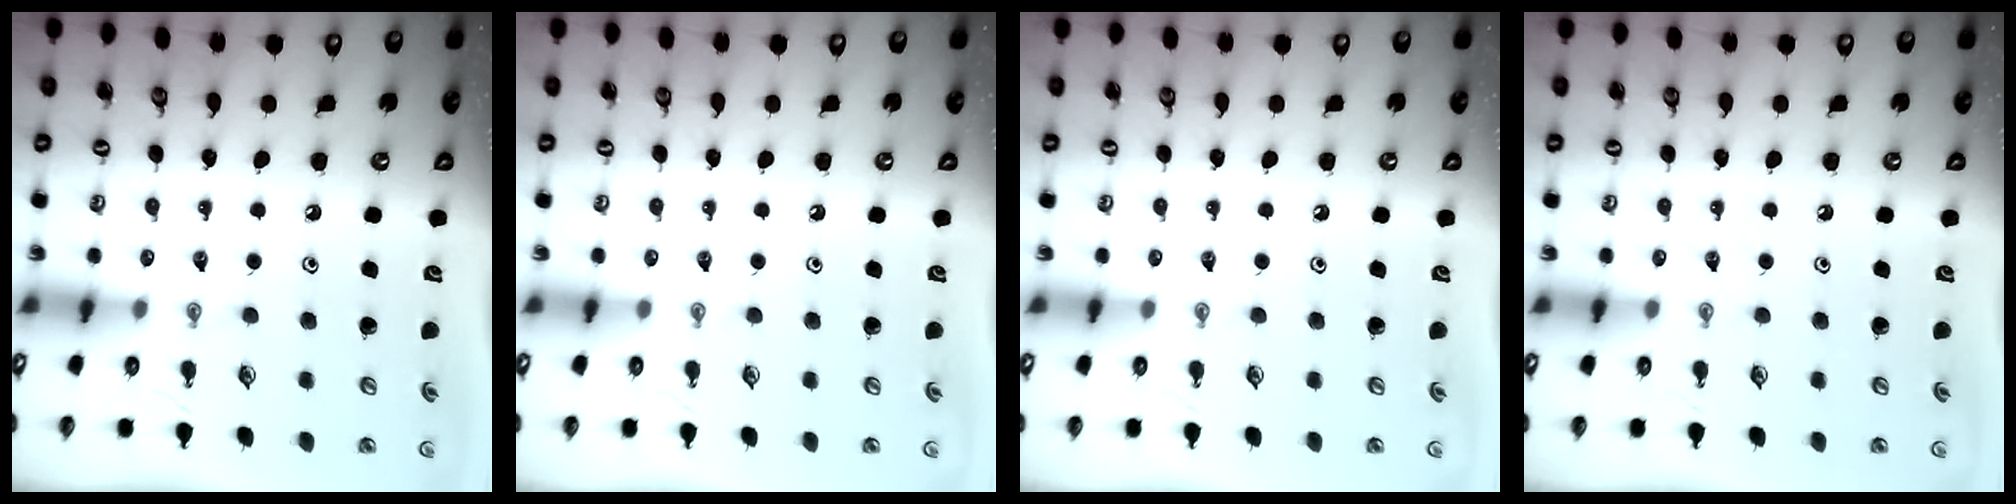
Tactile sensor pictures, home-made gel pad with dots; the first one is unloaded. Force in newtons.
{"total": 0.0}
{"total": 0.0}
{"total": 0.0}